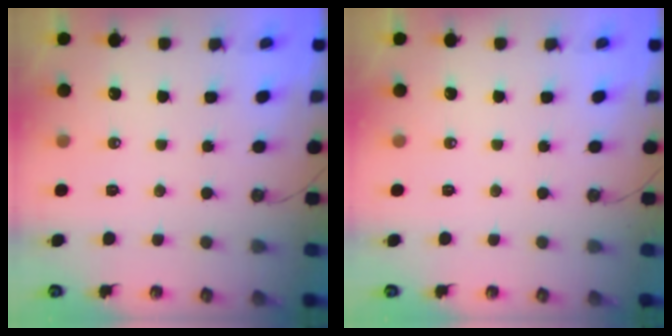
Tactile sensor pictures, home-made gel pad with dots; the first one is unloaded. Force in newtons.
{"total": 0.0}